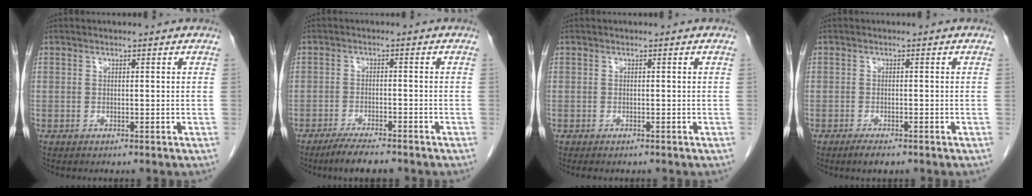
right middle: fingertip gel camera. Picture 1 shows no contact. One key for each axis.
{"total": 5.2, "fx": -4.3, "fy": 0.7, "fz": 2.8, "tx": -0.049, "ty": -0.011, "tz": -0.074}
{"total": 1.0, "fx": -0.9, "fy": 0.3, "fz": 0.4, "tx": -0.008, "ty": -0.003, "tz": -0.012}
{"total": 2.0, "fx": -1.5, "fy": 0.5, "fz": 1.3, "tx": -0.027, "ty": -0.004, "tz": -0.021}